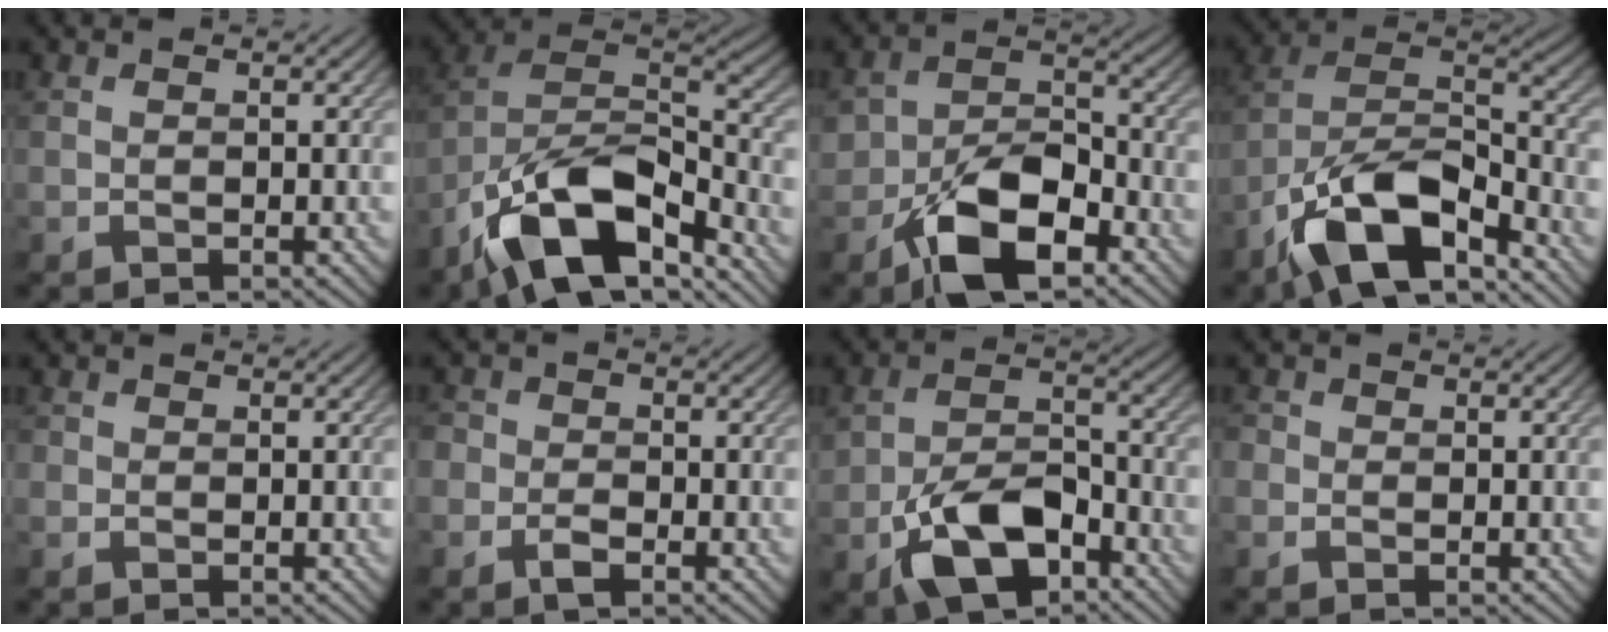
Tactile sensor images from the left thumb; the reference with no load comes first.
{"total": 16.0, "force": [-10.5, 6.7, 10.1], "torque": [-0.214, -0.012, -0.197]}
{"total": 10.5, "force": [-5.5, 5.7, 6.9], "torque": [-0.127, -0.004, -0.101]}
{"total": 14.6, "force": [-9.3, 5.8, 9.6], "torque": [-0.185, -0.006, -0.190]}
{"total": 0.6, "force": [-0.1, 0.6, 0.0], "torque": [0.004, -0.002, -0.005]}
{"total": 2.5, "force": [-1.4, 1.7, 1.3], "torque": [-0.023, 0.000, -0.034]}
{"total": 9.9, "force": [-4.9, 5.2, 6.8], "torque": [-0.136, -0.002, -0.097]}
{"total": 1.4, "force": [-0.2, 1.4, 0.2], "torque": [-0.001, 0.003, -0.012]}